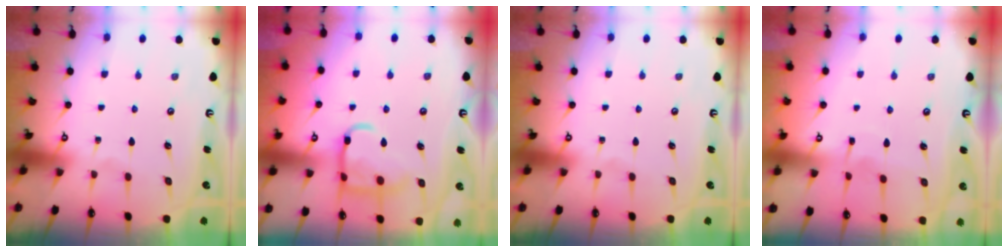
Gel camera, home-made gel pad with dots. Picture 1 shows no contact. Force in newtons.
{"total": 12.7, "press": 12.7, "slide": 1.1}
{"total": 0.0}
{"total": 4.1, "press": 4.1, "slide": 0.4}